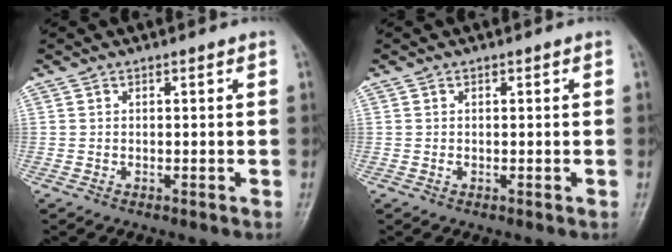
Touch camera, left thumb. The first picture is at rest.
{"total": 0.5, "force": [0.0, 0.4, 0.3], "torque": [-0.003, 0.000, 0.000]}